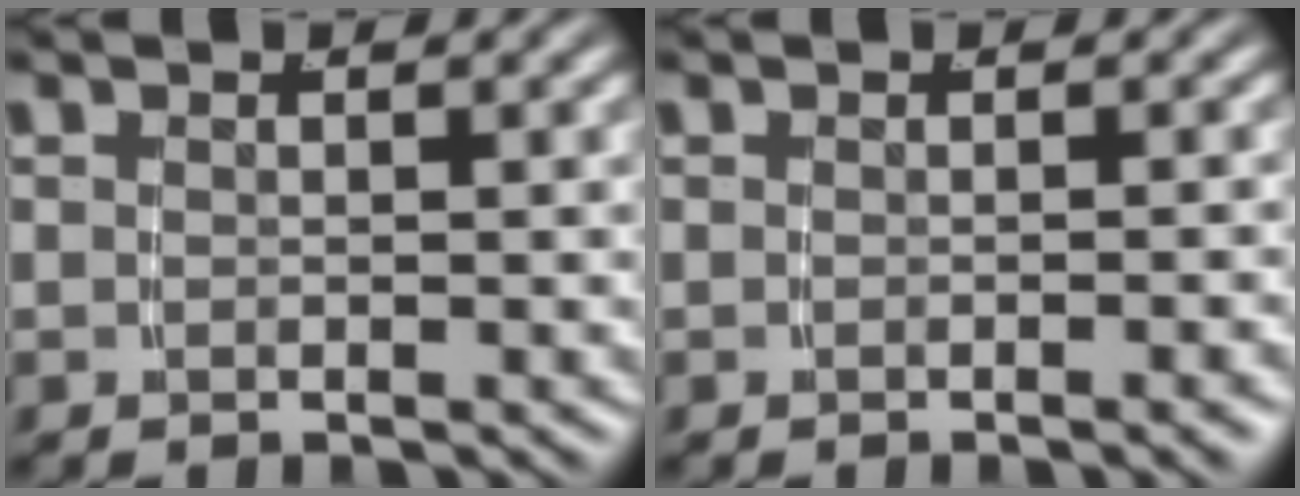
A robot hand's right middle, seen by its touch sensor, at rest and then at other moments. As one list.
[{"total": 0.7, "force": [-0.5, -0.2, 0.4], "torque": [-0.005, 0.006, -0.010]}]